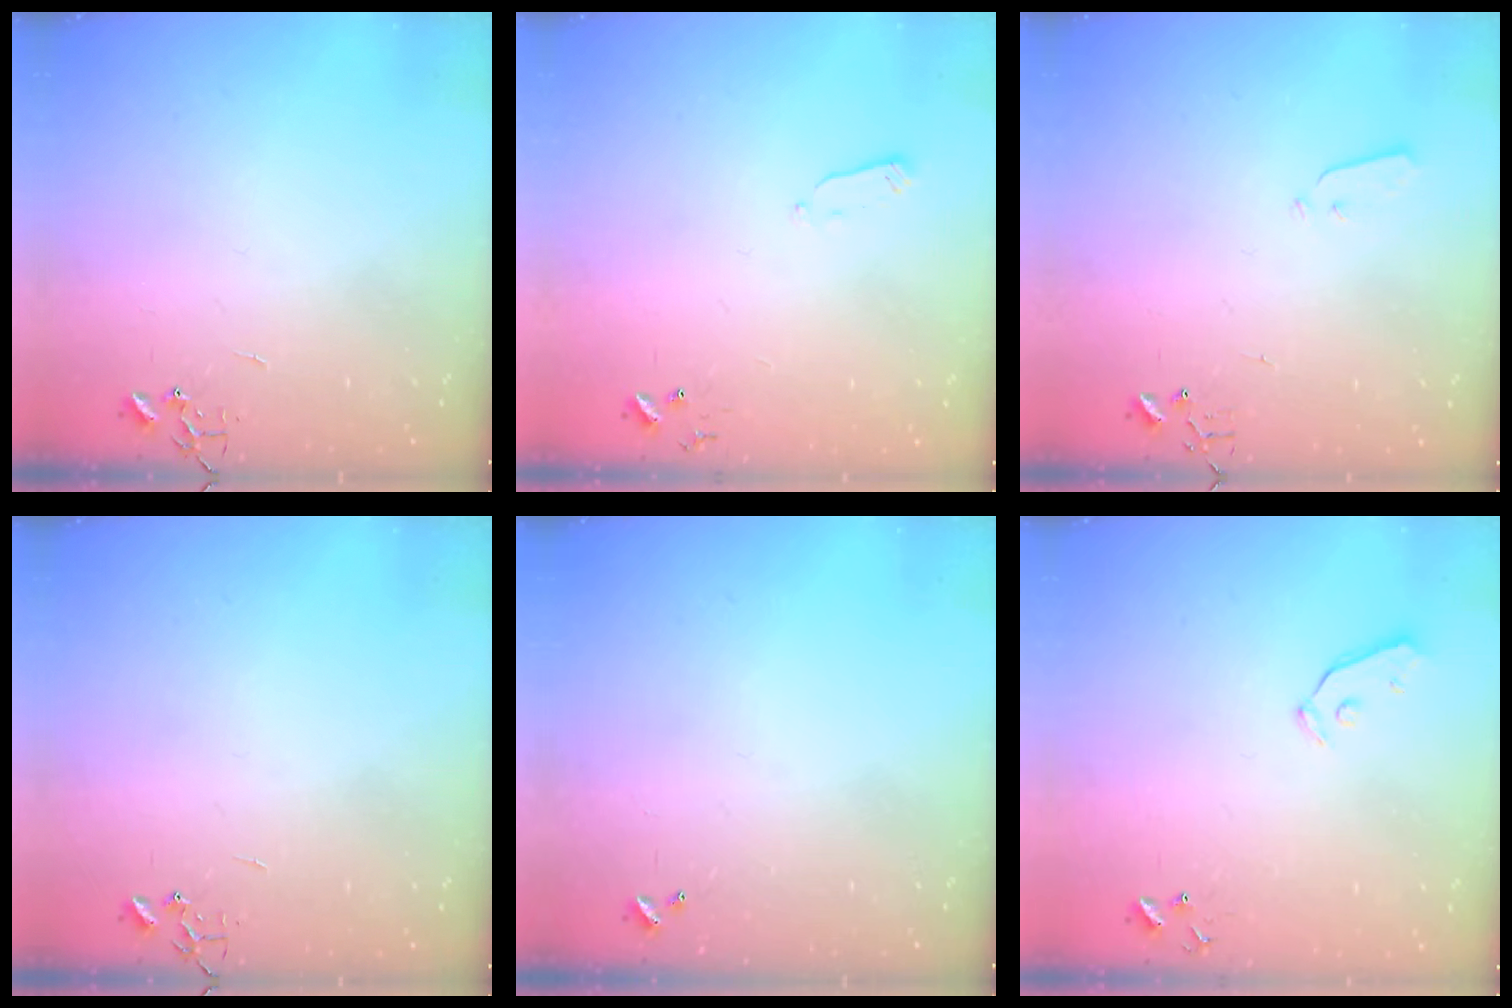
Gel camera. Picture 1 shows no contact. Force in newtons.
{"total": 2.4, "press": 2.3, "slide": 0.4}
{"total": 3.0, "press": 2.9, "slide": 0.3}
{"total": 0.0}
{"total": 0.0}
{"total": 4.0, "press": 3.9, "slide": 0.7}